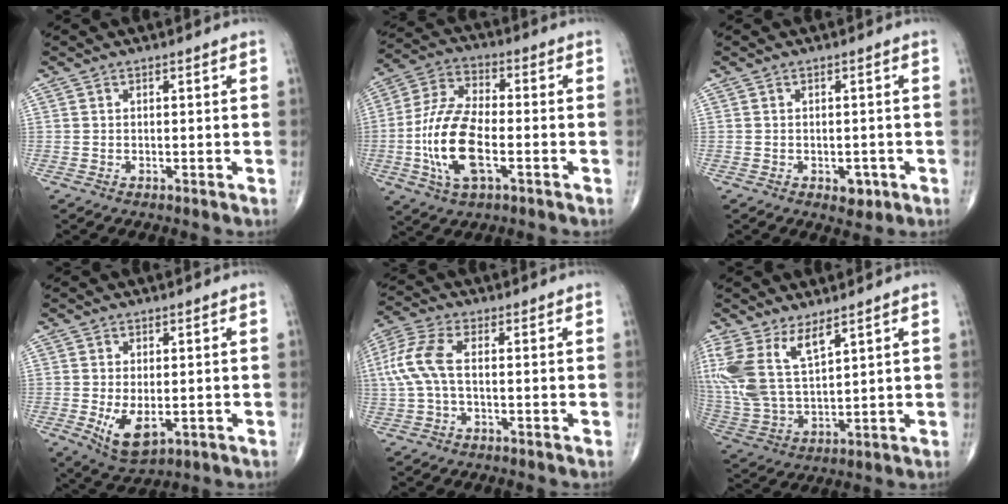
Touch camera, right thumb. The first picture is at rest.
{"total": 14.8, "force": [-3.6, 6.7, 12.6], "torque": [-0.262, 0.019, -0.069]}
{"total": 2.7, "force": [-1.1, 1.8, 1.7], "torque": [-0.007, 0.003, -0.009]}
{"total": 6.7, "force": [-1.3, 3.5, 5.5], "torque": [-0.093, -0.016, -0.009]}
{"total": 8.0, "force": [0.1, 3.5, 7.2], "torque": [-0.190, 0.020, -0.001]}
{"total": 13.6, "force": [7.1, 5.7, 10.0], "torque": [-0.222, -0.027, 0.157]}